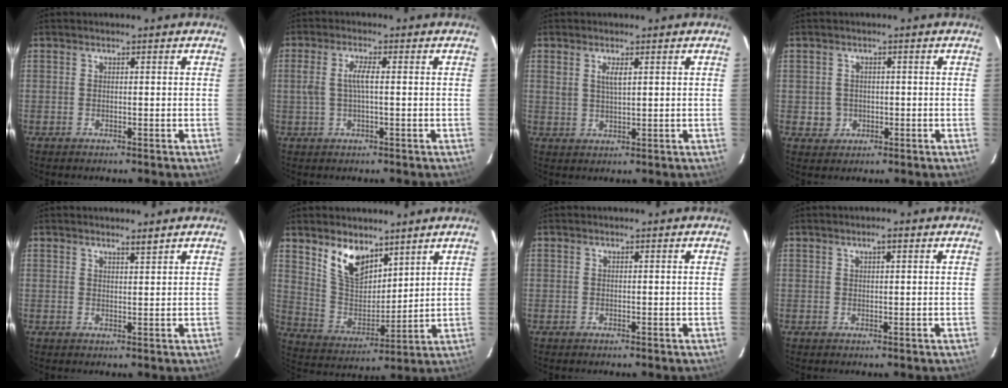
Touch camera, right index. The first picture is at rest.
{"total": 3.8, "force": [-0.1, 0.7, 3.8], "torque": [-0.076, 0.005, 0.000]}
{"total": 2.5, "force": [1.1, 0.8, 2.1], "torque": [-0.040, 0.000, 0.020]}
{"total": 3.5, "force": [-0.4, 3.5, 0.3], "torque": [-0.007, 0.012, 0.002]}
{"total": 1.4, "force": [1.2, 0.0, 0.7], "torque": [-0.010, -0.001, 0.019]}
{"total": 11.1, "force": [7.4, 5.9, 5.9], "torque": [-0.113, 0.002, 0.151]}
{"total": 0.0}
{"total": 1.5, "force": [0.8, 0.4, 1.1], "torque": [-0.019, 0.007, 0.012]}